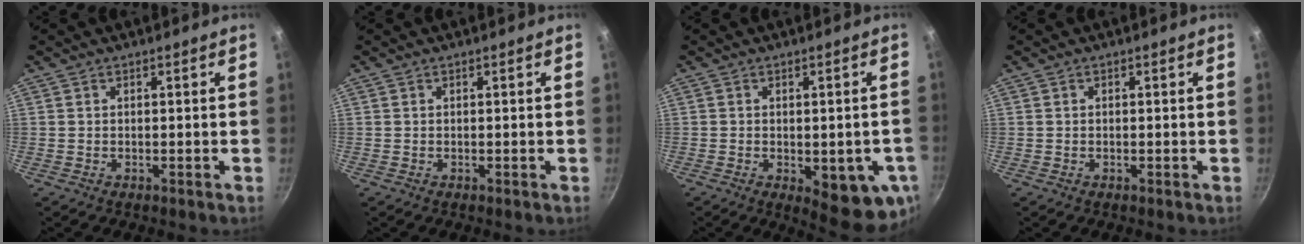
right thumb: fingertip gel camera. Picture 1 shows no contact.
{"total": 0.0}
{"total": 12.2, "force": [-3.4, 4.9, 10.7], "torque": [-0.099, -0.011, -0.035]}
{"total": 0.0}